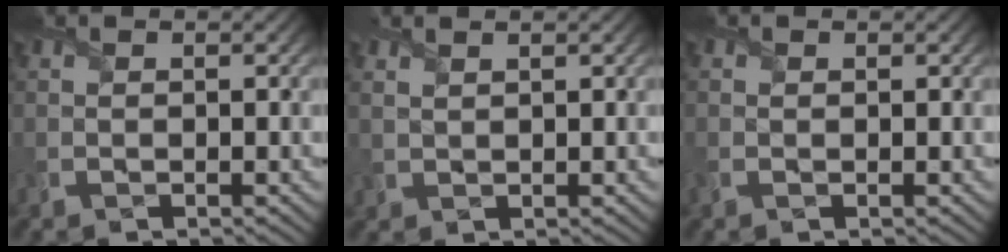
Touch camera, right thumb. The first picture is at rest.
{"total": 1.2, "force": [1.1, 0.2, 0.5], "torque": [-0.016, 0.001, 0.027]}
{"total": 0.8, "force": [0.1, 0.6, 0.6], "torque": [-0.015, -0.001, 0.002]}